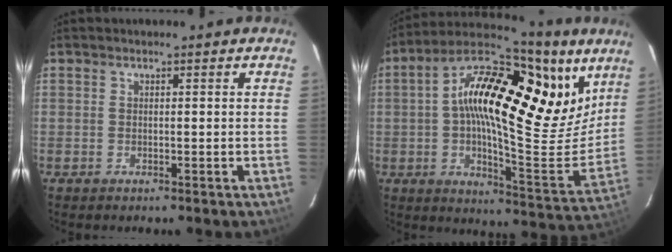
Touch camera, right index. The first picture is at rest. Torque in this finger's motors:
{"motor_torque": [2.14, 0.00, 1.05, 0.21]}